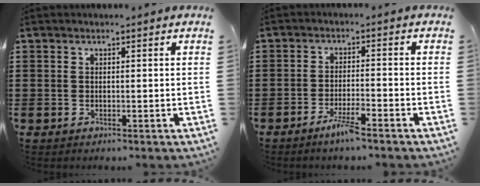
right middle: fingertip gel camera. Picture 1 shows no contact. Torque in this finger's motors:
{"motor_torque": [2.14, 0.00, 0.15, 0.09]}